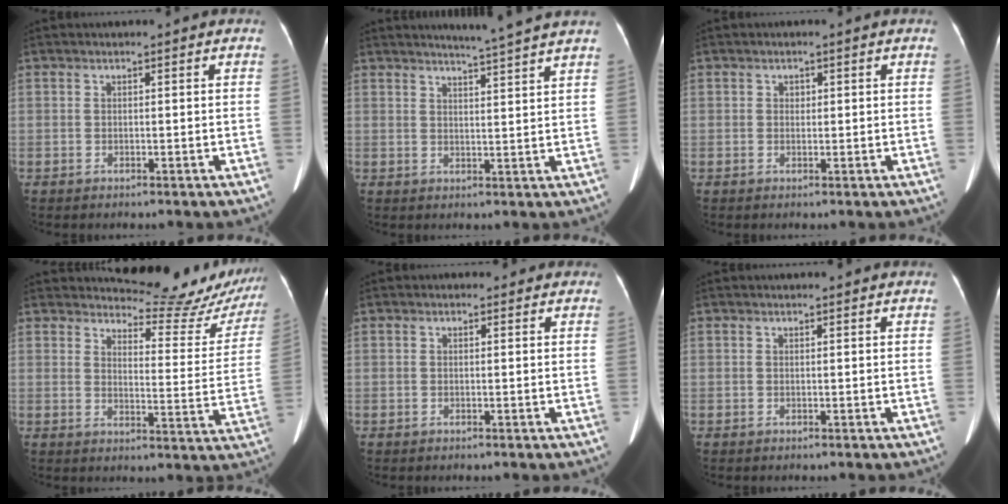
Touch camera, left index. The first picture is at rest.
{"total": 6.8, "force": [6.2, -1.4, 2.4], "torque": [-0.040, -0.002, 0.077]}
{"total": 0.8, "force": [0.2, 0.7, 0.3], "torque": [-0.005, 0.003, 0.003]}
{"total": 15.3, "force": [14.9, 2.7, 1.5], "torque": [0.006, -0.080, 0.157]}
{"total": 1.7, "force": [1.3, 1.0, 0.2], "torque": [0.003, 0.003, 0.007]}
{"total": 2.7, "force": [2.5, 0.4, 1.0], "torque": [-0.017, 0.017, 0.029]}